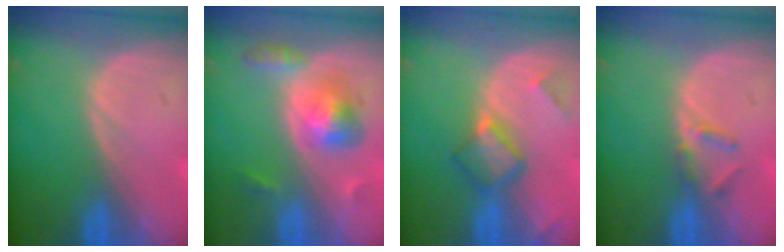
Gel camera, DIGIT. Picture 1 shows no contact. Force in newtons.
{"total": 5.6, "press": 5.6, "slide": 0.2}
{"total": 5.6, "press": 4.9, "slide": 2.7}
{"total": 2.3, "press": 2.1, "slide": 0.9}